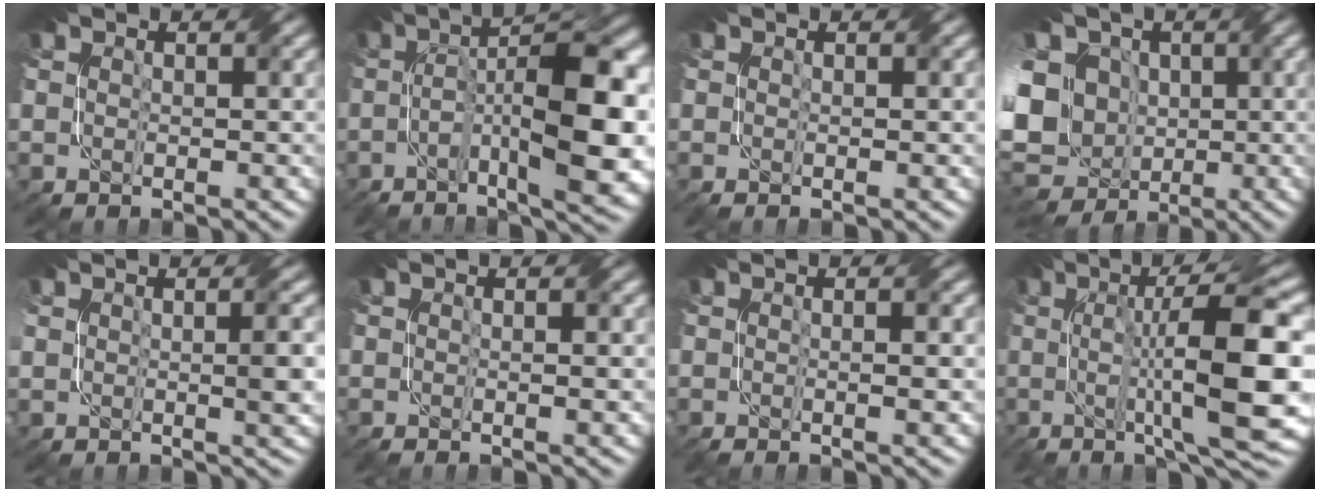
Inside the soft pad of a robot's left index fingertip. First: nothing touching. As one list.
[{"total": 11.9, "force": [-1.8, 3.3, 11.3], "torque": [-0.180, 0.003, -0.025]}, {"total": 0.6, "force": [-0.2, -0.1, 0.5], "torque": [-0.009, -0.003, -0.004]}, {"total": 17.9, "force": [-2.0, 14.9, 9.8], "torque": [-0.217, 0.012, -0.061]}, {"total": 2.1, "force": [0.1, 0.6, 2.0], "torque": [-0.038, -0.001, 0.003]}, {"total": 1.4, "force": [-0.1, 0.2, 1.4], "torque": [-0.020, -0.005, -0.006]}, {"total": 2.3, "force": [0.0, 0.4, 2.2], "torque": [-0.026, -0.003, -0.007]}, {"total": 12.2, "force": [0.3, 2.6, 12.0], "torque": [-0.173, 0.005, 0.008]}]